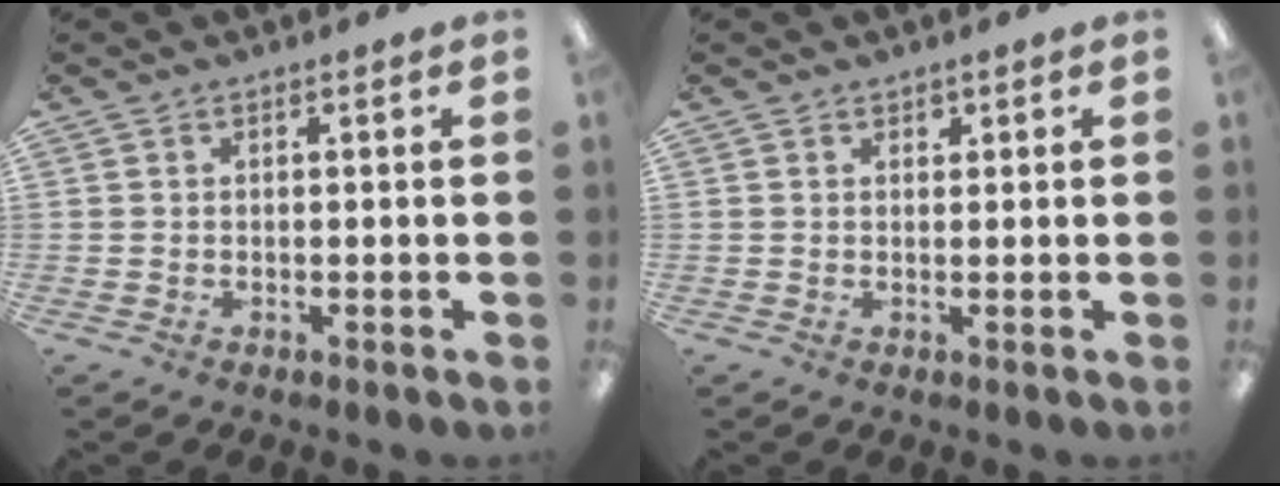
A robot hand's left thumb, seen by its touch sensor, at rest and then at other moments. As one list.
[{"total": 0.9, "force": [0.7, 0.4, 0.2], "torque": [0.003, -0.002, 0.012]}]